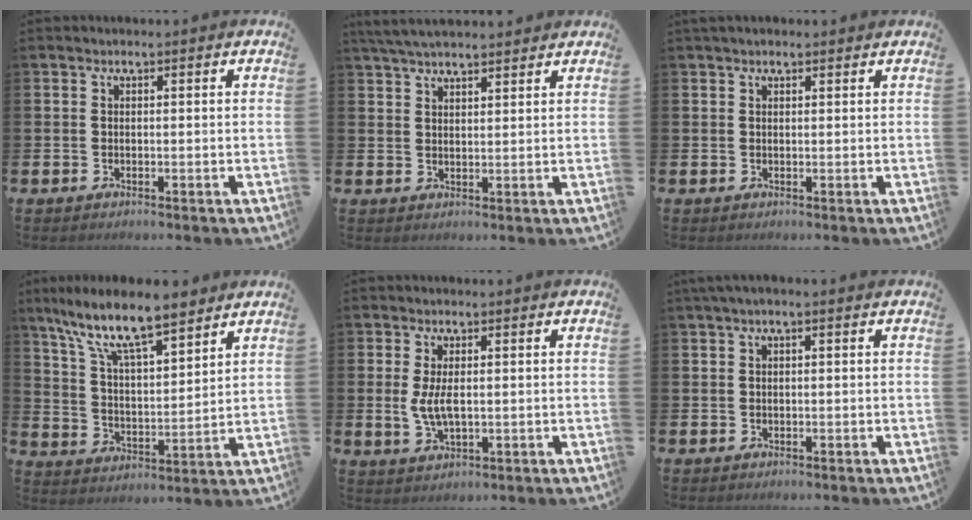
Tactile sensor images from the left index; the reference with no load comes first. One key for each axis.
{"total": 4.5, "fx": 4.2, "fy": 0.8, "fz": 1.3, "tx": -0.031, "ty": -0.012, "tz": 0.077}
{"total": 1.2, "fx": 1.1, "fy": 0.4, "fz": 0.4, "tx": 0.002, "ty": 0.000, "tz": 0.017}
{"total": 11.0, "fx": 9.2, "fy": 2.5, "fz": 5.5, "tx": -0.135, "ty": -0.046, "tz": 0.160}
{"total": 3.8, "fx": 0.5, "fy": 1.6, "fz": 3.4, "tx": -0.062, "ty": 0.004, "tz": 0.005}
{"total": 0.9, "fx": 0.2, "fy": 0.1, "fz": 0.9, "tx": -0.021, "ty": 0.004, "tz": 0.004}